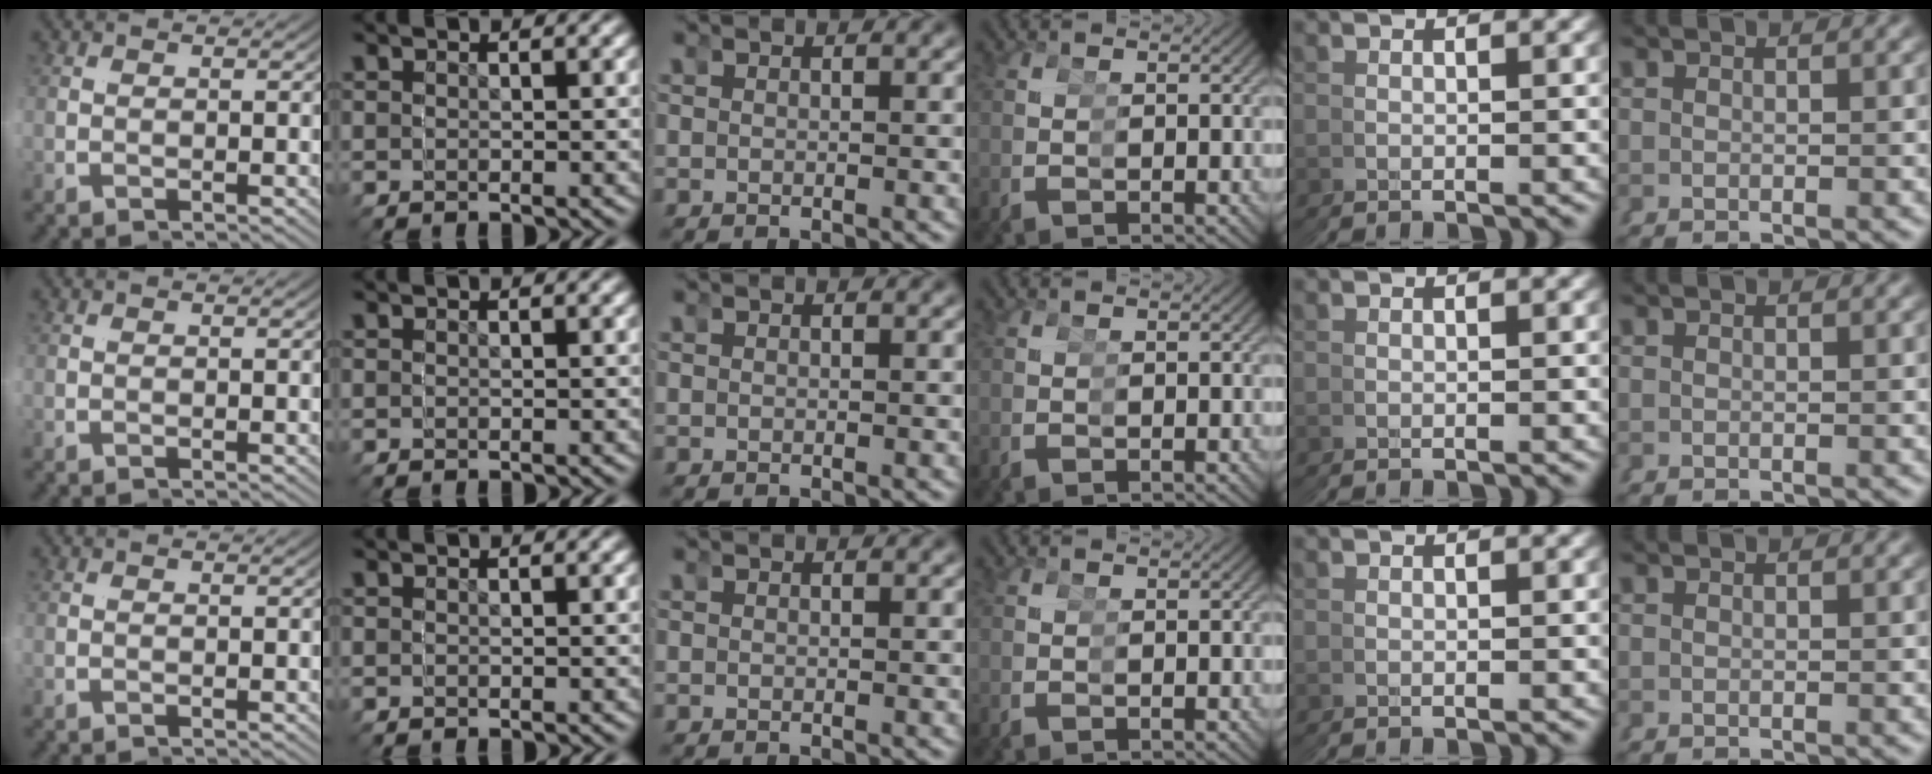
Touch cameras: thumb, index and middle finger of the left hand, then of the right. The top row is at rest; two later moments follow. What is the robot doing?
{"motion": "grasp_and_lifting", "object": "scissors"}